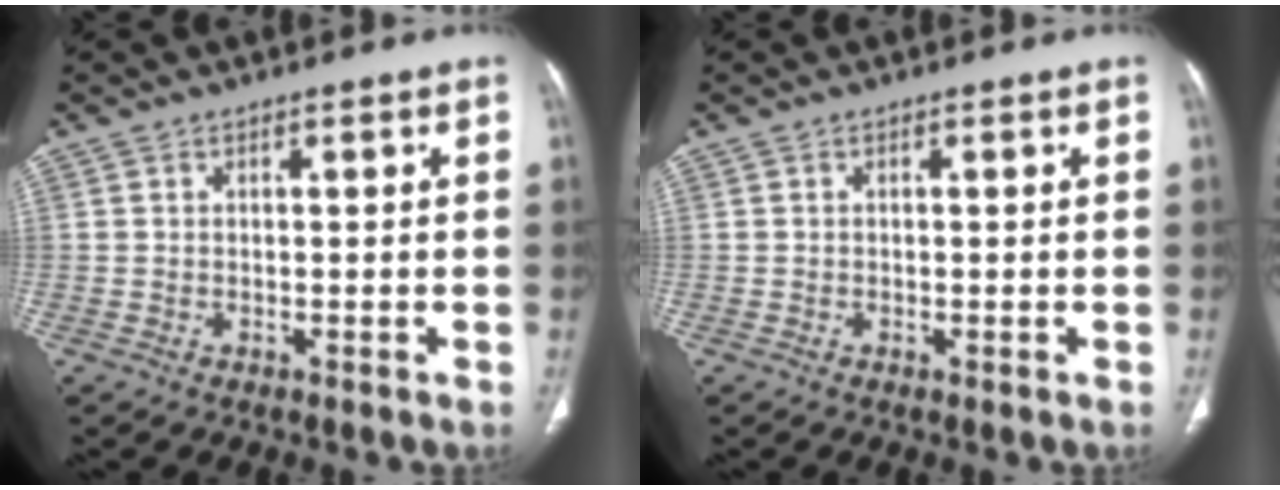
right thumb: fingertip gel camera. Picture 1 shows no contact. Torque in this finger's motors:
{"motor_torque": [0.60, -0.09, 0.44, -0.28, 0.00]}